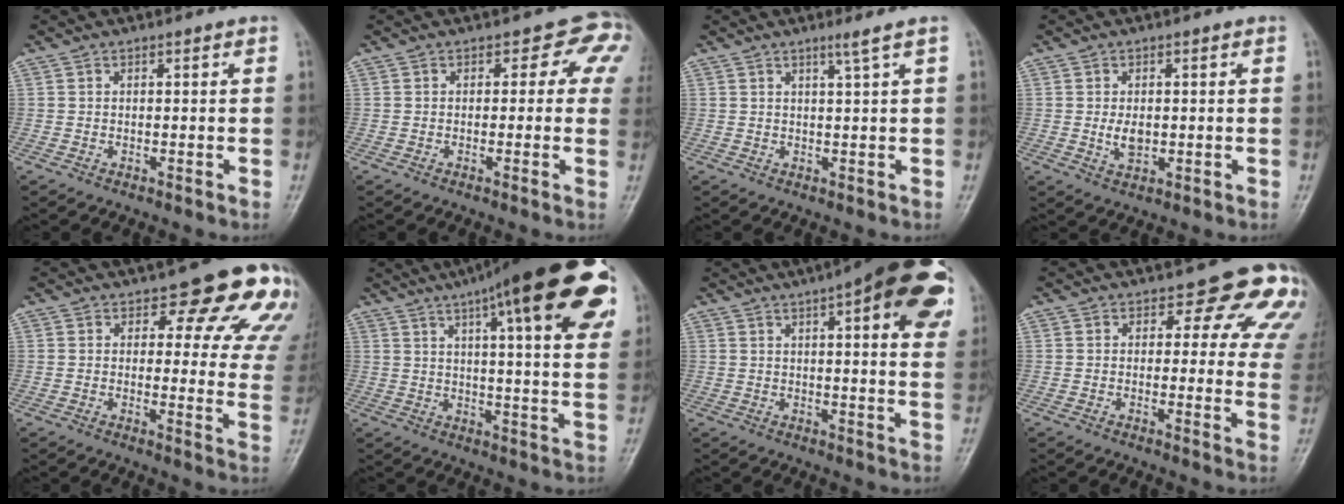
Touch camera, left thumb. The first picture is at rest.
{"total": 4.7, "force": [1.8, 3.7, 2.3], "torque": [0.010, -0.003, -0.006]}
{"total": 1.9, "force": [1.2, -0.7, 1.4], "torque": [-0.034, -0.013, 0.027]}
{"total": 3.5, "force": [0.0, 2.3, 2.6], "torque": [-0.039, -0.005, 0.003]}
{"total": 14.9, "force": [10.2, 6.4, 8.8], "torque": [-0.047, -0.056, 0.093]}
{"total": 26.3, "force": [12.8, 6.2, 22.1], "torque": [-0.285, -0.005, 0.167]}
{"total": 21.5, "force": [9.5, 6.3, 18.3], "torque": [-0.222, -0.002, 0.116]}
{"total": 11.0, "force": [6.2, 6.1, 6.7], "torque": [-0.028, -0.027, 0.048]}